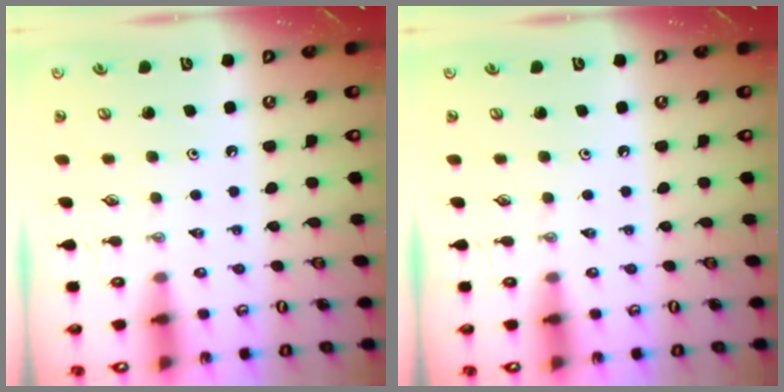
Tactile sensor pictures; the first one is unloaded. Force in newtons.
{"total": 0.0}